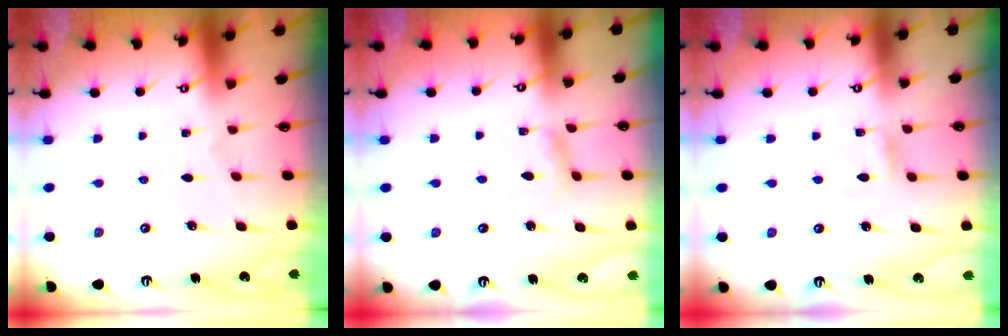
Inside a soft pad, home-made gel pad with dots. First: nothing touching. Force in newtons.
{"total": 3.4, "press": 3.4, "slide": 0.3}
{"total": 1.1, "press": 1.1, "slide": 0.1}